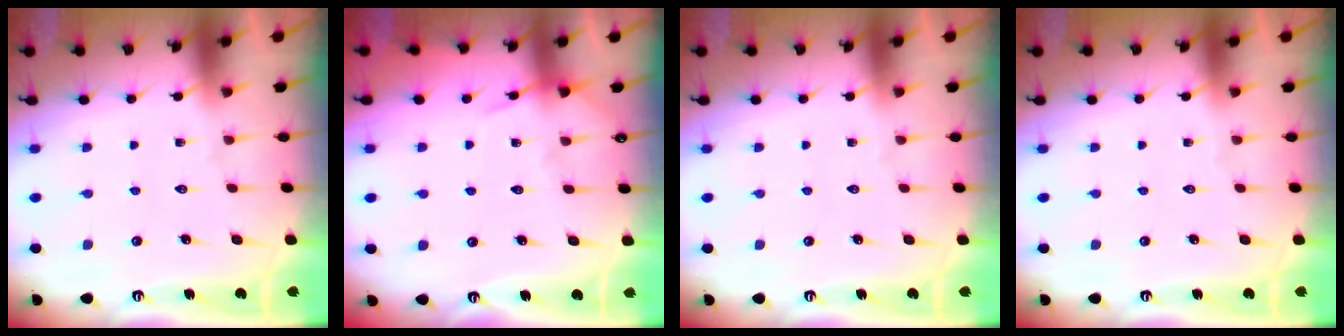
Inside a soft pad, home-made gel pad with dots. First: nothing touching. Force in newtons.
{"total": 5.8, "press": 5.7, "slide": 0.7}
{"total": 0.0}
{"total": 0.0}